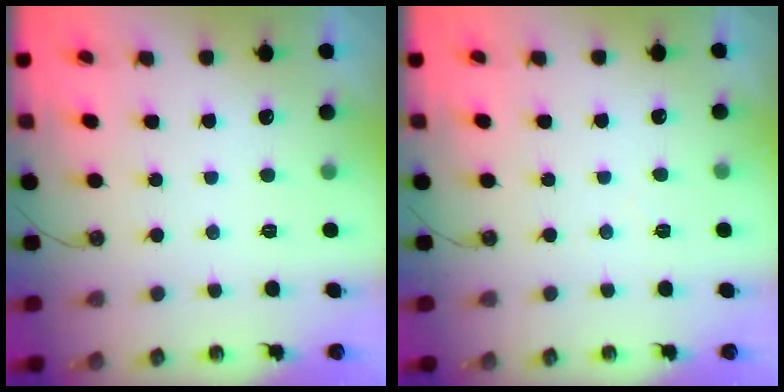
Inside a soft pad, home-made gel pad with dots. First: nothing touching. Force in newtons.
{"total": 4.2, "press": 4.2, "slide": 0.7}